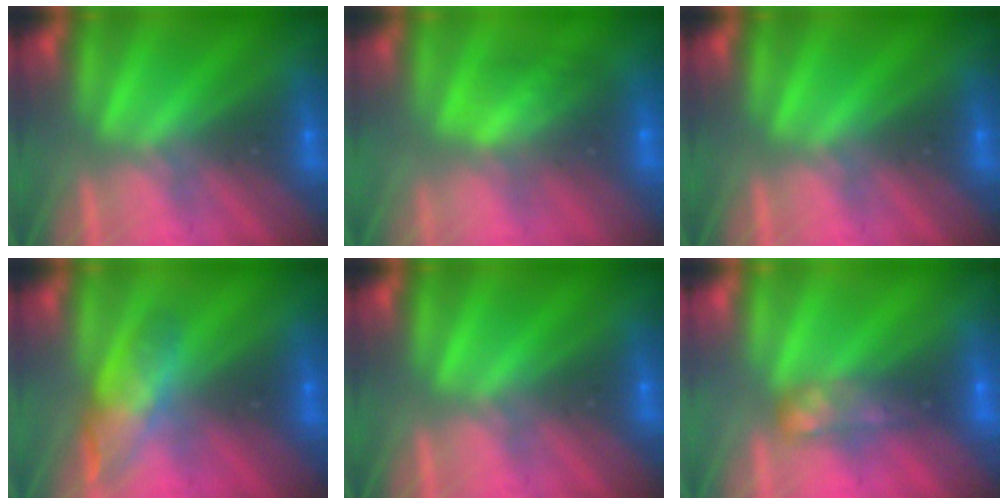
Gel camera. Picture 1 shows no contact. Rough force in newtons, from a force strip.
{"total": 8.3}
{"total": 0.0}
{"total": 4.6}
{"total": 0.0}
{"total": 4.5}